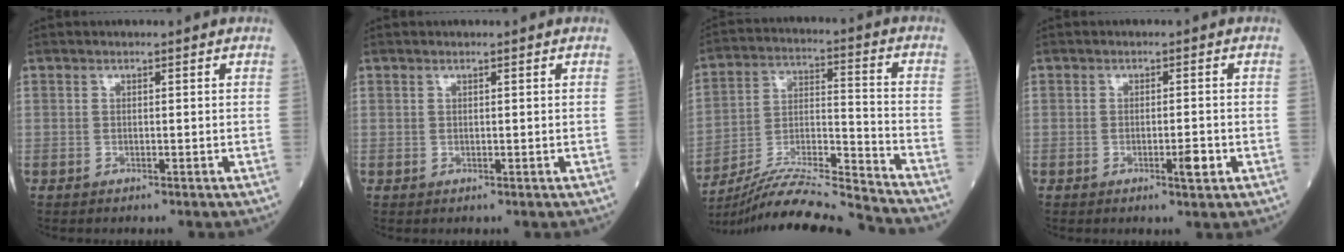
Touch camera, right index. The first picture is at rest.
{"total": 0.0}
{"total": 17.6, "force": [-16.8, -1.8, 4.9], "torque": [-0.091, 0.006, -0.289]}
{"total": 2.3, "force": [-0.8, 0.4, 2.1], "torque": [-0.032, -0.001, -0.009]}